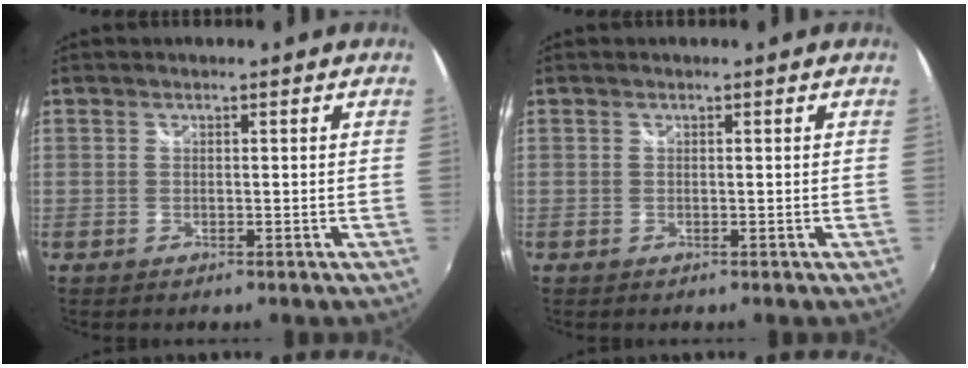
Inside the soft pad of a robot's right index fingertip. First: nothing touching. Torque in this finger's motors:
{"motor_torque": [0.00, 0.00, 0.02, 0.00]}